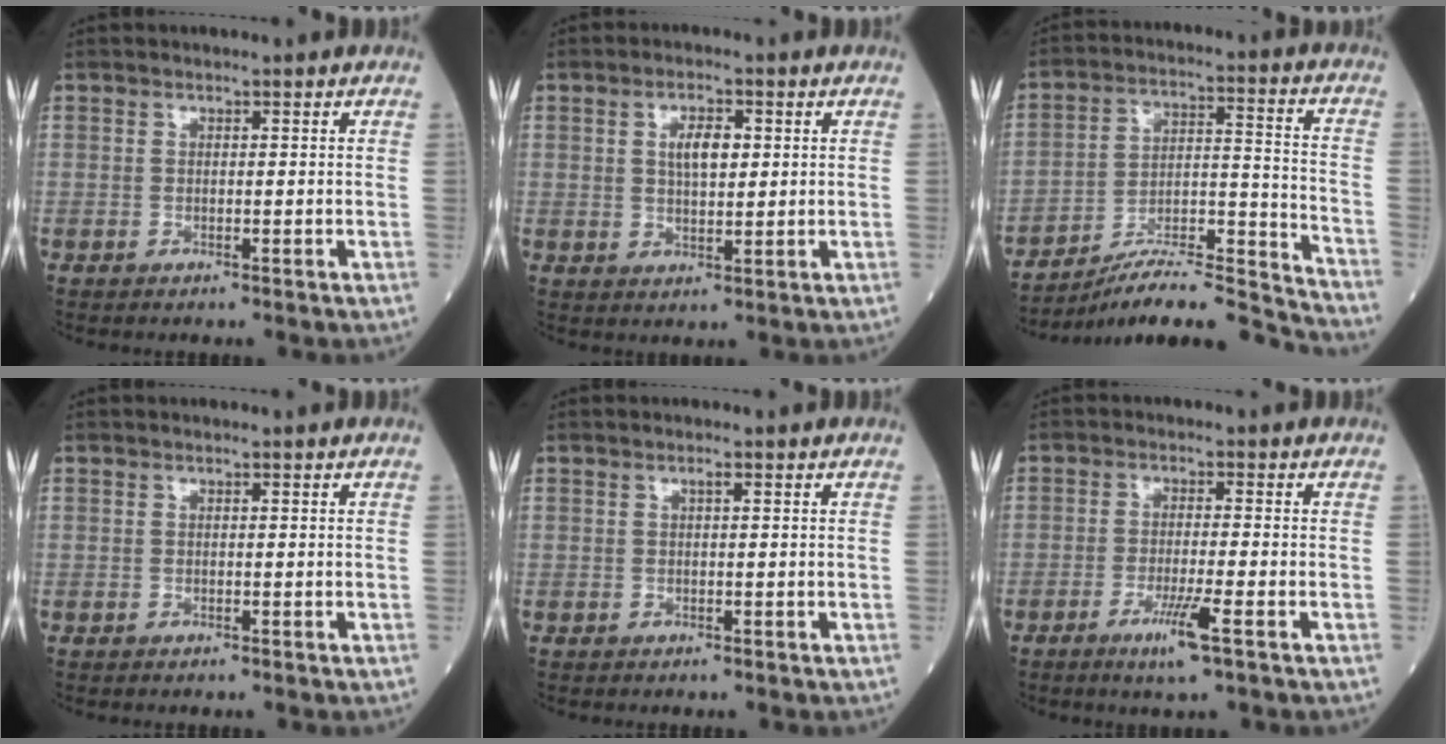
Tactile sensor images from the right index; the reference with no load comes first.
{"total": 4.5, "force": [1.2, 1.8, 4.0], "torque": [-0.072, 0.005, 0.024]}
{"total": 15.8, "force": [-15.4, -0.7, 3.9], "torque": [-0.052, 0.040, -0.249]}
{"total": 0.0}
{"total": 0.6, "force": [0.3, 0.0, 0.5], "torque": [-0.012, 0.002, 0.006]}
{"total": 5.0, "force": [-2.6, -0.4, 4.2], "torque": [-0.081, -0.012, -0.047]}